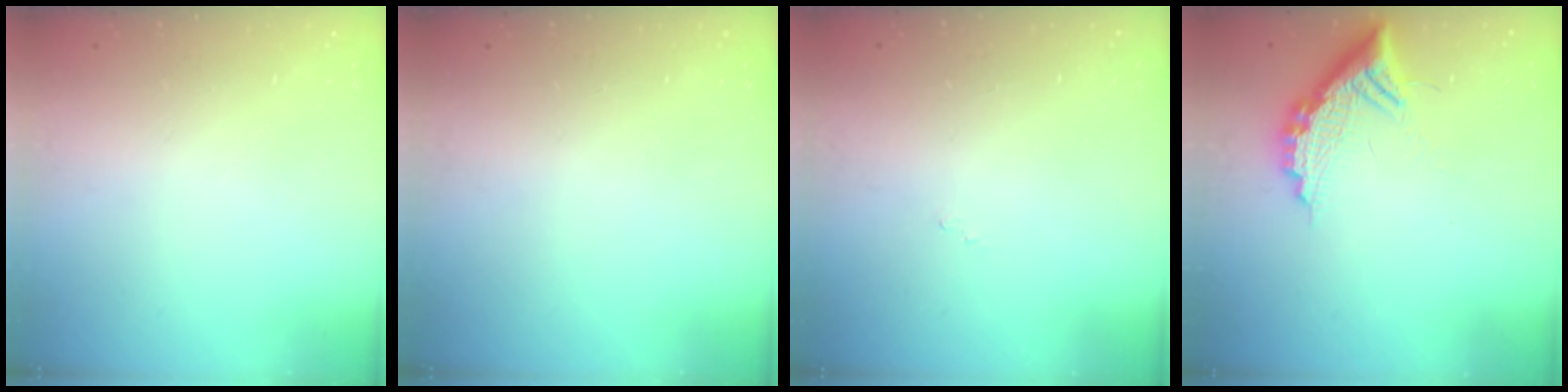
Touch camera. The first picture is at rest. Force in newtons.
{"total": 0.0}
{"total": 7.5, "press": 7.5, "slide": 0.6}
{"total": 12.8, "press": 12.8, "slide": 0.7}